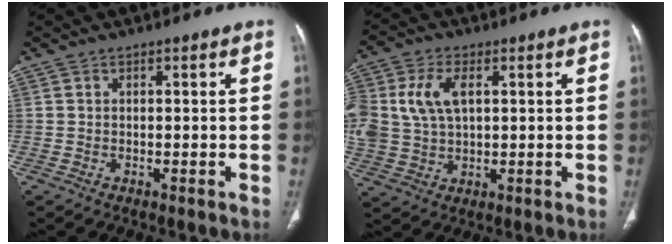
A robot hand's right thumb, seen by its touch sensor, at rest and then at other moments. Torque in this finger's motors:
{"motor_torque": [0.09, 0.13, 0.86, 0.84, 0.18]}